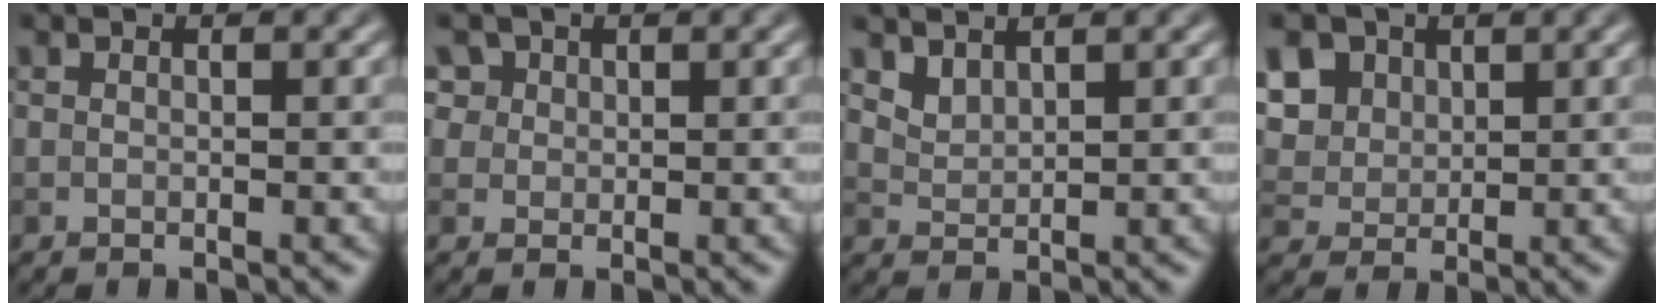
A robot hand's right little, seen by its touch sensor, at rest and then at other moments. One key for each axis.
{"total": 4.5, "fx": 2.4, "fy": 3.4, "fz": 1.8, "tx": -0.043, "ty": 0.008, "tz": 0.037}
{"total": 2.0, "fx": 1.7, "fy": 0.7, "fz": 0.6, "tx": -0.019, "ty": -0.002, "tz": 0.043}
{"total": 8.9, "fx": 4.1, "fy": 6.8, "fz": 4.2, "tx": -0.100, "ty": 0.024, "tz": 0.063}